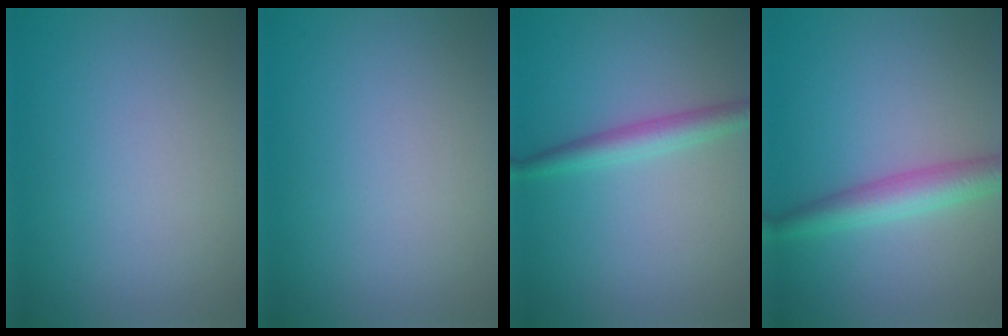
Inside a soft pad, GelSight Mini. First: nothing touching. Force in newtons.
{"total": 0.0}
{"total": 2.4, "press": 2.4, "slide": 0.1}
{"total": 3.6, "press": 3.6, "slide": 0.1}